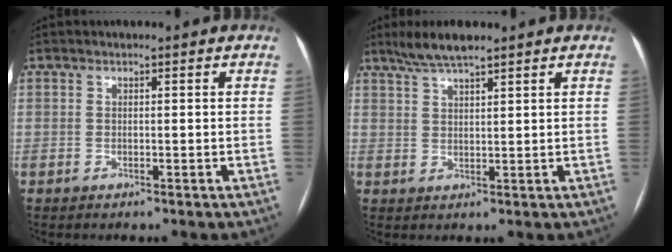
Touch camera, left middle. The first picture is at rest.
{"total": 5.2, "force": [4.2, 0.5, 3.1], "torque": [-0.065, 0.013, 0.079]}